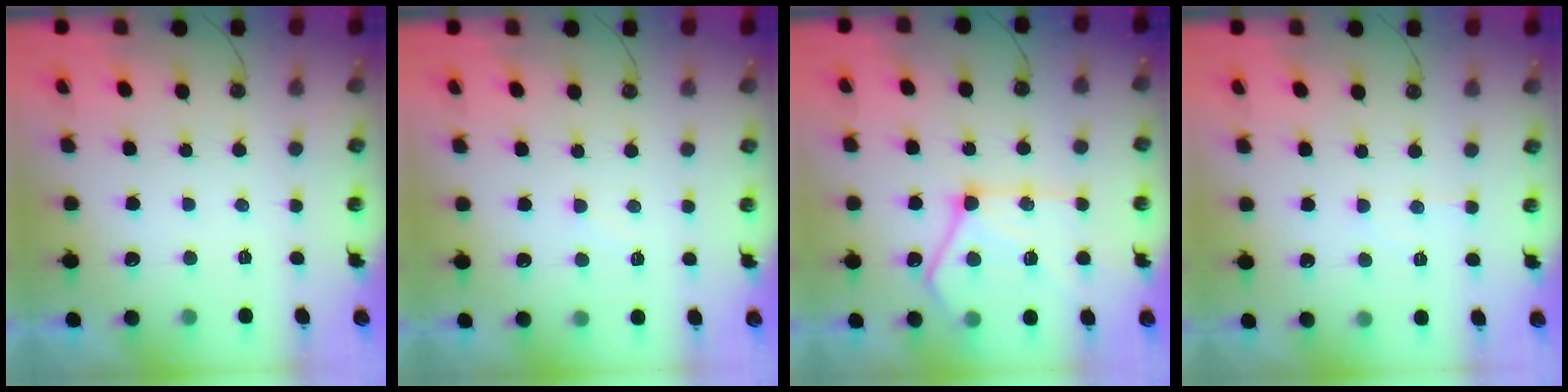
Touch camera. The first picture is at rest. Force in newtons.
{"total": 5.2, "press": 5.2, "slide": 0.5}
{"total": 18.8, "press": 18.7, "slide": 1.7}
{"total": 4.3, "press": 4.2, "slide": 0.6}